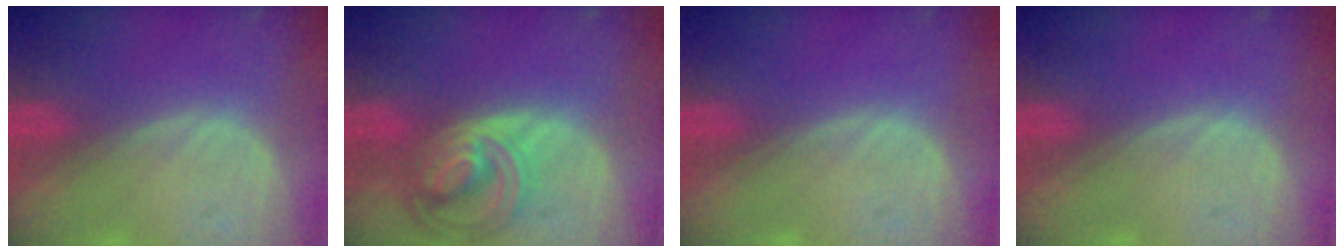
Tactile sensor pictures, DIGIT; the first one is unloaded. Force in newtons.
{"total": 8.5, "press": 7.4, "slide": 4.3}
{"total": 0.0}
{"total": 0.0}